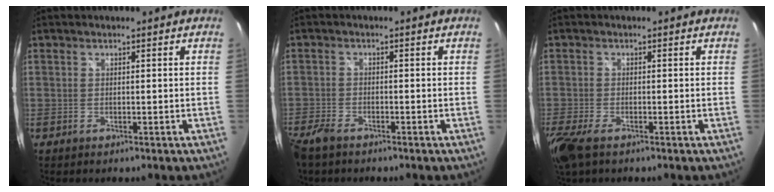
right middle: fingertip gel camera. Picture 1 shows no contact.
{"total": 5.5, "force": [-4.3, 2.2, 2.7], "torque": [-0.082, -0.018, -0.086]}
{"total": 6.2, "force": [-4.1, 2.2, 4.1], "torque": [-0.104, -0.026, -0.081]}